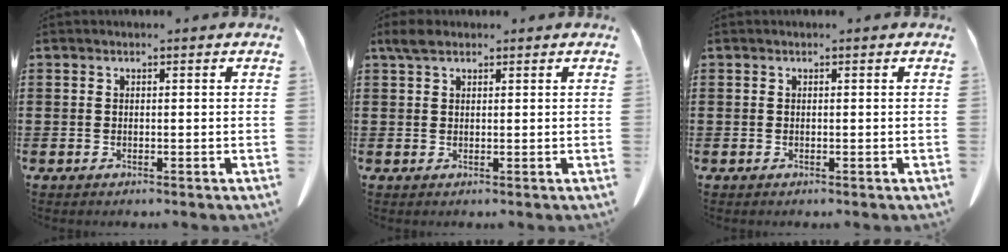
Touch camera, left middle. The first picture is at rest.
{"total": 2.3, "force": [1.6, 1.0, 1.4], "torque": [-0.032, 0.007, 0.030]}
{"total": 0.0}